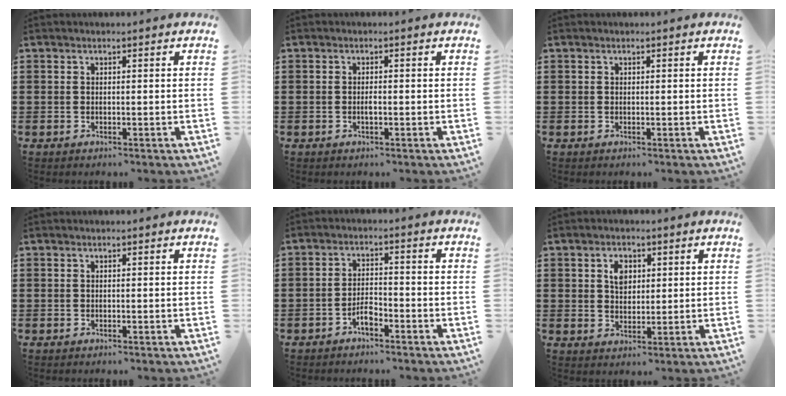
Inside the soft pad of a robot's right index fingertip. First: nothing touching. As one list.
[{"total": 1.0, "force": [-0.3, 0.3, 0.9], "torque": [-0.019, -0.002, -0.004]}, {"total": 0.0}, {"total": 0.0}, {"total": 3.1, "force": [-2.2, 1.1, 2.0], "torque": [-0.045, 0.005, -0.044]}, {"total": 3.4, "force": [1.2, 2.3, 2.1], "torque": [-0.043, 0.005, 0.019]}]